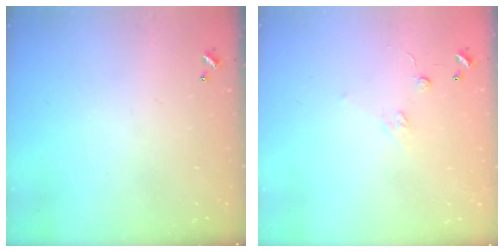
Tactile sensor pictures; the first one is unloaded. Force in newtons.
{"total": 2.5, "press": 2.3, "slide": 1.0}